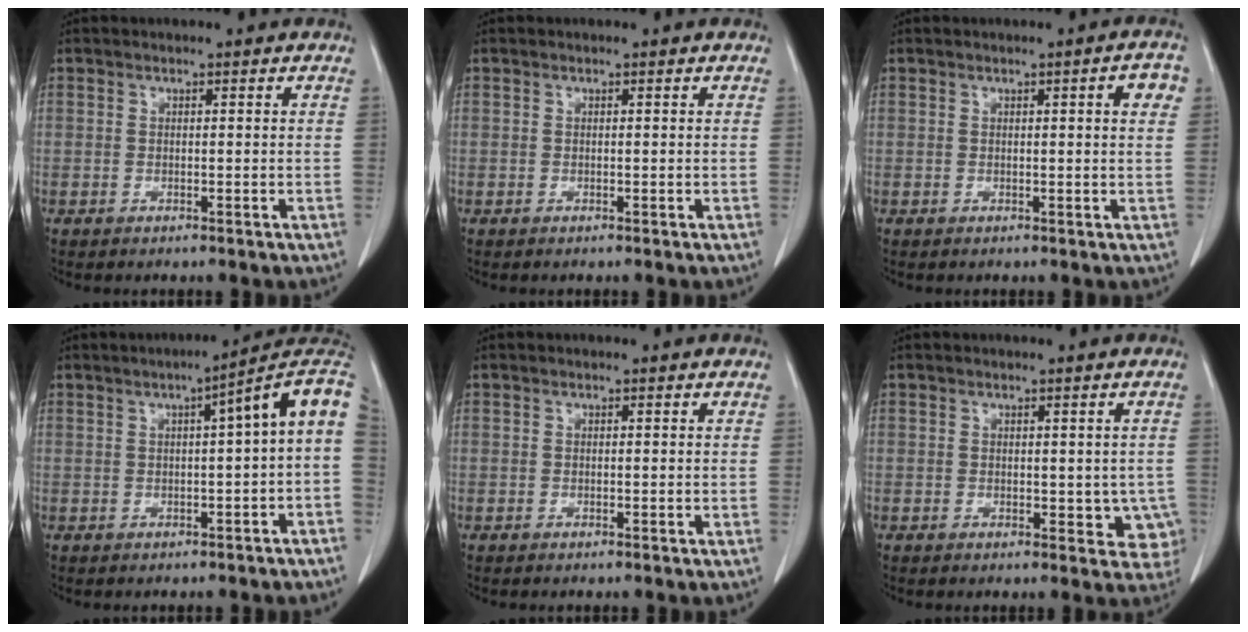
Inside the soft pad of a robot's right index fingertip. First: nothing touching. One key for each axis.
{"total": 0.0}
{"total": 3.1, "fx": 1.0, "fy": 0.3, "fz": 3.0, "tx": -0.031, "ty": 0.004, "tz": 0.010}
{"total": 8.9, "fx": 1.4, "fy": 0.1, "fz": 8.8, "tx": -0.109, "ty": 0.033, "tz": 0.010}
{"total": 0.0}
{"total": 4.5, "fx": -0.2, "fy": 2.9, "fz": 3.4, "tx": -0.010, "ty": 0.002, "tz": 0.003}